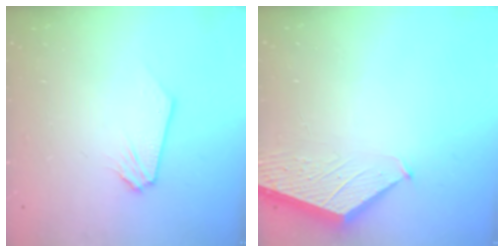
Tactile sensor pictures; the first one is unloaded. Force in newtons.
{"total": 1.9, "press": 1.9, "slide": 0.2}